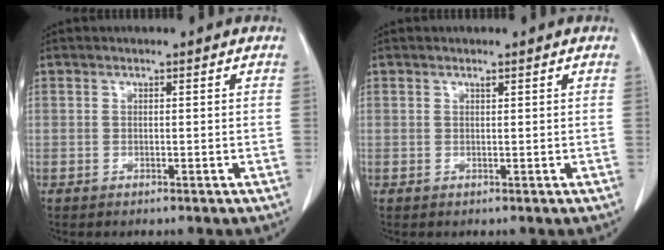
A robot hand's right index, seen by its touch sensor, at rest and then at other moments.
{"total": 0.0}